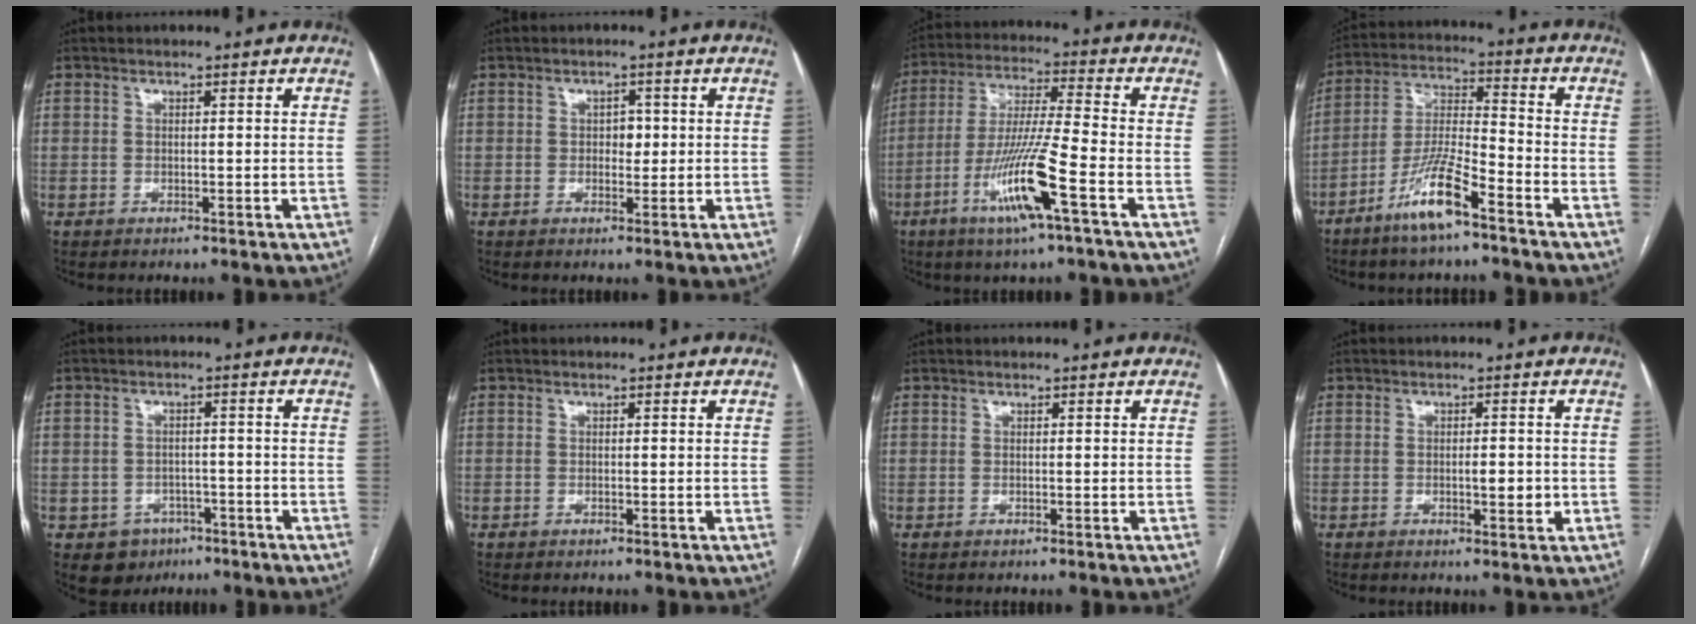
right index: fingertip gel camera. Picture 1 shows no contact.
{"total": 2.1, "force": [0.1, 1.4, 1.5], "torque": [-0.017, 0.002, 0.002]}
{"total": 12.8, "force": [-5.6, -0.4, 11.5], "torque": [-0.231, -0.014, -0.109]}
{"total": 10.3, "force": [-6.7, 0.9, 7.8], "torque": [-0.162, -0.013, -0.134]}
{"total": 5.5, "force": [-2.9, 4.5, 0.8], "torque": [-0.006, 0.011, -0.036]}
{"total": 0.0}
{"total": 0.0}
{"total": 2.7, "force": [-0.5, 0.9, 2.5], "torque": [-0.041, 0.000, -0.005]}